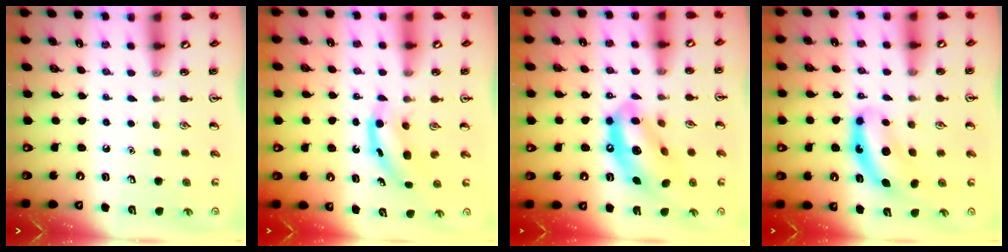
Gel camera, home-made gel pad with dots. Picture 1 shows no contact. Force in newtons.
{"total": 3.7, "press": 3.6, "slide": 1.0}
{"total": 14.2, "press": 13.5, "slide": 4.3}
{"total": 8.0, "press": 7.8, "slide": 1.9}